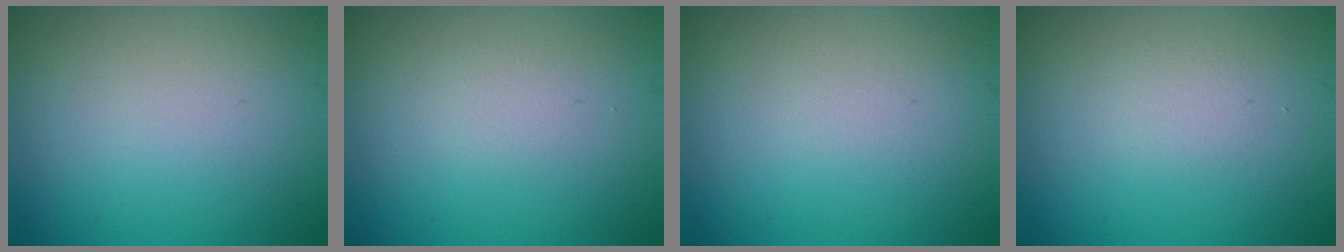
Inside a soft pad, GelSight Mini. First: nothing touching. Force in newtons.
{"total": 0.8, "press": 0.8, "slide": 0.1}
{"total": 0.0}
{"total": 0.9, "press": 0.9, "slide": 0.1}